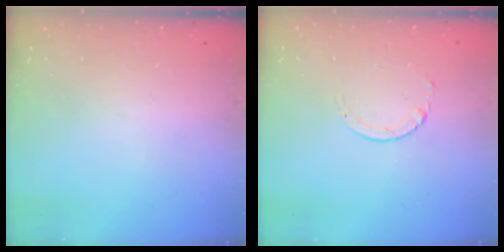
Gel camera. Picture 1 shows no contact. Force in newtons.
{"total": 1.7, "press": 1.7, "slide": 0.2}